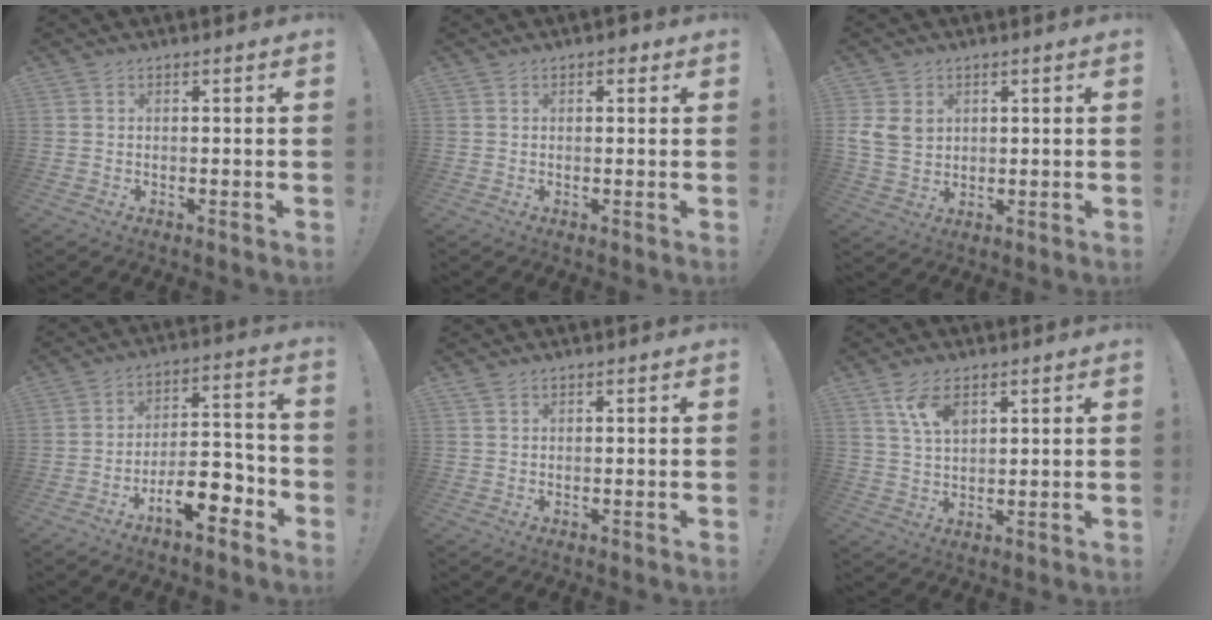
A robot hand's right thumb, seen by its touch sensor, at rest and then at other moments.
{"total": 1.4, "force": [0.8, 1.0, 0.7], "torque": [-0.007, 0.000, 0.012]}
{"total": 7.1, "force": [2.5, 5.9, 3.2], "torque": [-0.057, -0.004, 0.051]}
{"total": 12.9, "force": [-7.6, 5.1, 9.2], "torque": [-0.121, 0.052, -0.124]}
{"total": 0.7, "force": [0.5, 0.3, 0.4], "torque": [-0.008, 0.001, 0.009]}
{"total": 7.5, "force": [3.9, 4.0, 4.9], "torque": [-0.081, -0.014, 0.072]}